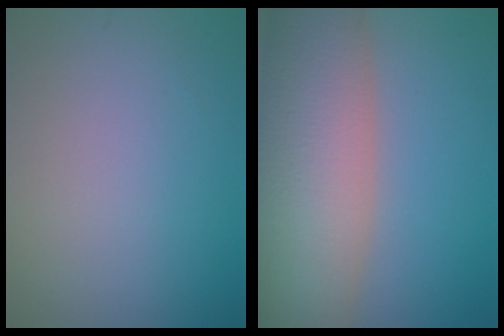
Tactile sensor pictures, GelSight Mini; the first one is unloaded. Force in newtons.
{"total": 13.2, "press": 13.2, "slide": 0.7}